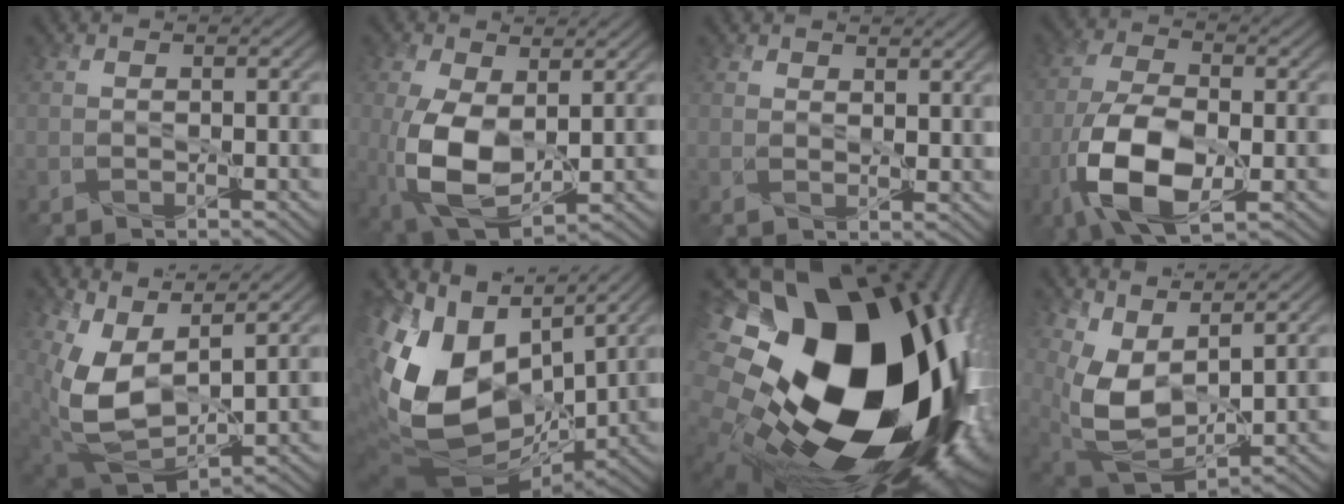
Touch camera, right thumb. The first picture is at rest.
{"total": 10.5, "force": [0.2, 5.8, 8.7], "torque": [-0.211, 0.000, 0.007]}
{"total": 2.4, "force": [1.9, 1.1, 1.0], "torque": [-0.021, -0.001, 0.038]}
{"total": 12.1, "force": [-4.1, 5.8, 9.7], "torque": [-0.218, -0.011, -0.086]}
{"total": 9.8, "force": [4.2, 4.8, 7.4], "torque": [-0.179, 0.000, 0.085]}
{"total": 17.9, "force": [2.6, 11.4, 13.5], "torque": [-0.306, -0.010, 0.064]}
{"total": 24.2, "force": [1.0, 17.3, 16.8], "torque": [-0.282, -0.079, 0.024]}
{"total": 9.1, "force": [4.5, 4.5, 6.5], "torque": [-0.166, 0.001, 0.091]}